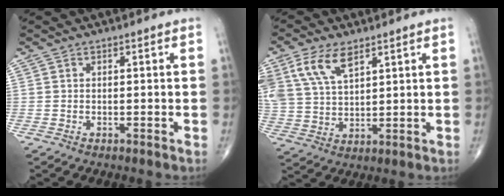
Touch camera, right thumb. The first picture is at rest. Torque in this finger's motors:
{"motor_torque": [-0.02, 0.24, 1.11, 0.73, 0.14]}